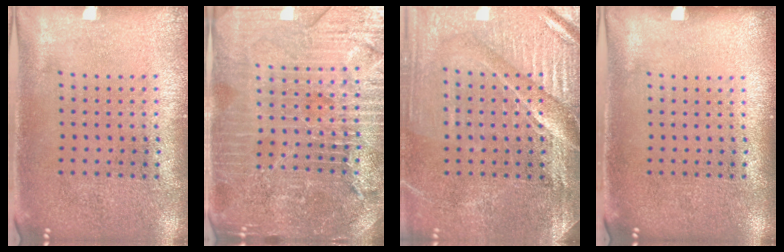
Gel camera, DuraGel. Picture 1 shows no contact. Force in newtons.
{"total": 5.2, "press": 4.8, "slide": 2.1}
{"total": 4.4, "press": 3.9, "slide": 1.9}
{"total": 0.0}